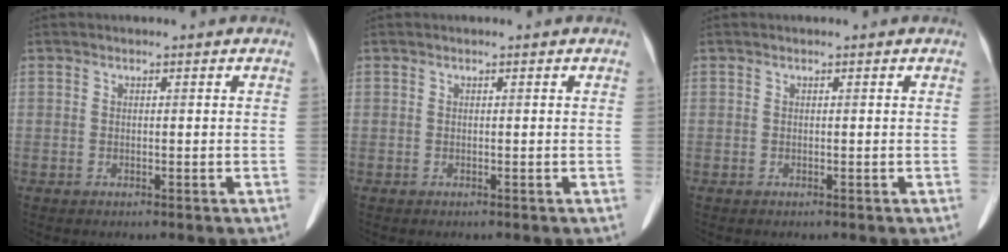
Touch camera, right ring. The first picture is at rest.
{"total": 0.0}
{"total": 0.0}